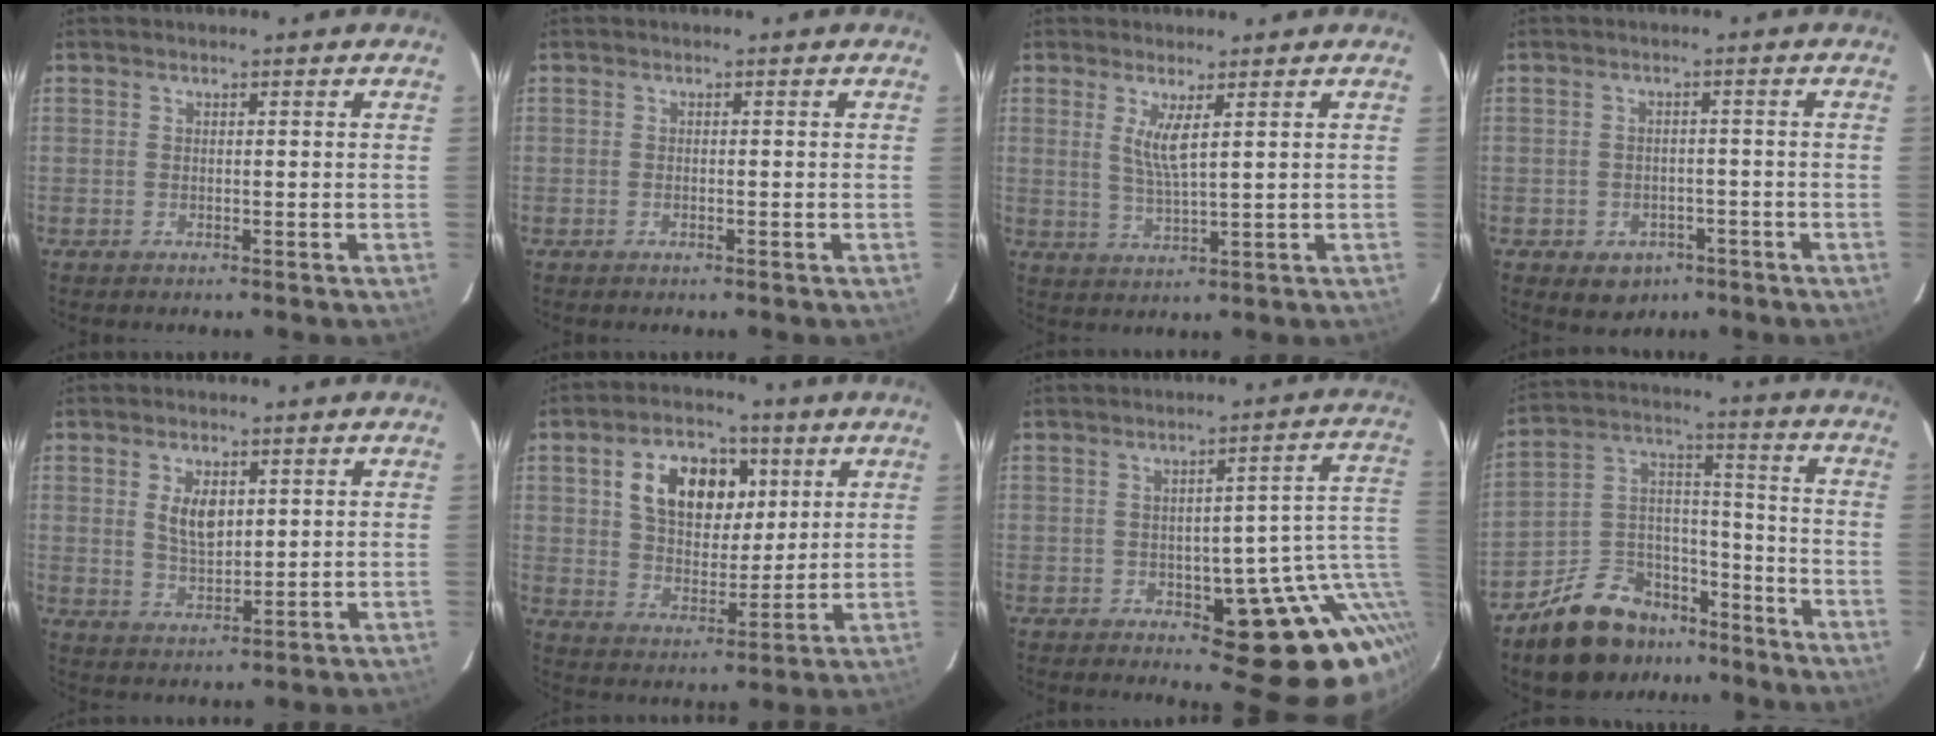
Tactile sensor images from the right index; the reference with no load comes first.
{"total": 0.7, "force": [-0.4, 0.2, 0.5], "torque": [-0.011, 0.002, -0.008]}
{"total": 4.4, "force": [1.7, 0.2, 4.1], "torque": [-0.081, -0.011, 0.032]}
{"total": 6.1, "force": [-3.2, 4.8, 2.0], "torque": [-0.046, 0.009, -0.028]}
{"total": 5.8, "force": [1.7, 3.2, 4.6], "torque": [-0.082, 0.001, 0.036]}
{"total": 13.8, "force": [4.8, 8.9, 9.4], "torque": [-0.165, 0.022, 0.085]}
{"total": 14.9, "force": [-4.4, 8.2, 11.6], "torque": [-0.089, 0.022, -0.043]}
{"total": 15.6, "force": [-11.3, 8.9, 6.1], "torque": [-0.133, 0.059, -0.167]}